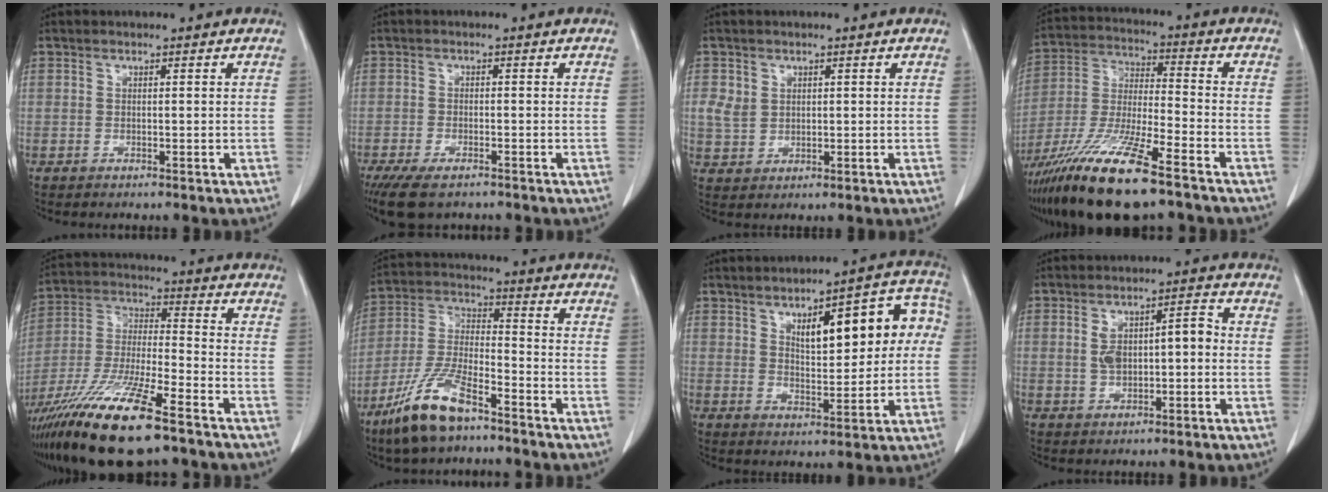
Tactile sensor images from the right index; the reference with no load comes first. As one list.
[{"total": 6.4, "force": [-4.8, 2.2, 3.7], "torque": [-0.061, -0.011, -0.075]}, {"total": 3.7, "force": [1.1, 3.2, 1.7], "torque": [-0.033, 0.005, 0.028]}, {"total": 18.0, "force": [-12.0, 2.2, 13.2], "torque": [-0.282, -0.044, -0.224]}, {"total": 19.6, "force": [-13.0, 2.9, 14.4], "torque": [-0.305, -0.043, -0.240]}, {"total": 12.1, "force": [-8.2, 3.1, 8.4], "torque": [-0.184, -0.016, -0.158]}, {"total": 13.5, "force": [3.2, 4.9, 12.2], "torque": [-0.154, 0.037, 0.047]}, {"total": 6.6, "force": [0.0, 2.8, 6.0], "torque": [-0.110, 0.027, 0.002]}]